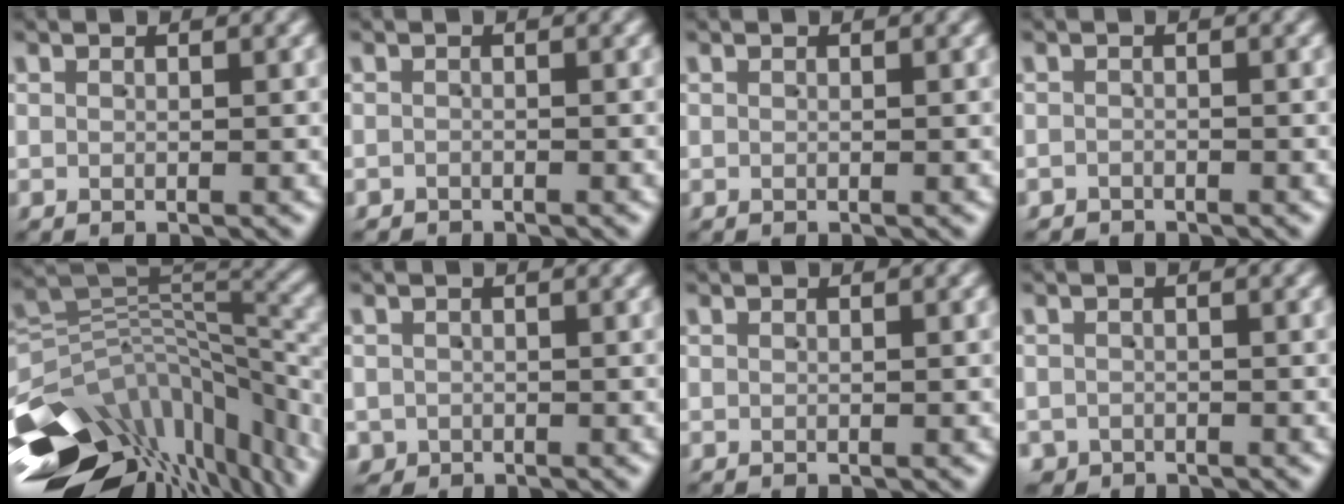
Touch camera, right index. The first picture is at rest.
{"total": 1.2, "force": [-1.1, 0.2, -0.6], "torque": [0.015, -0.007, -0.017]}
{"total": 0.0}
{"total": 1.6, "force": [-1.4, 0.2, -0.6], "torque": [0.017, -0.007, -0.024]}
{"total": 19.3, "force": [-7.8, 11.9, 13.1], "torque": [-0.205, -0.057, -0.094]}
{"total": 2.5, "force": [-1.5, 2.1, 0.0], "torque": [-0.001, -0.023, -0.017]}
{"total": 0.0}
{"total": 2.4, "force": [-1.9, 1.4, -0.4], "torque": [0.011, -0.017, -0.029]}